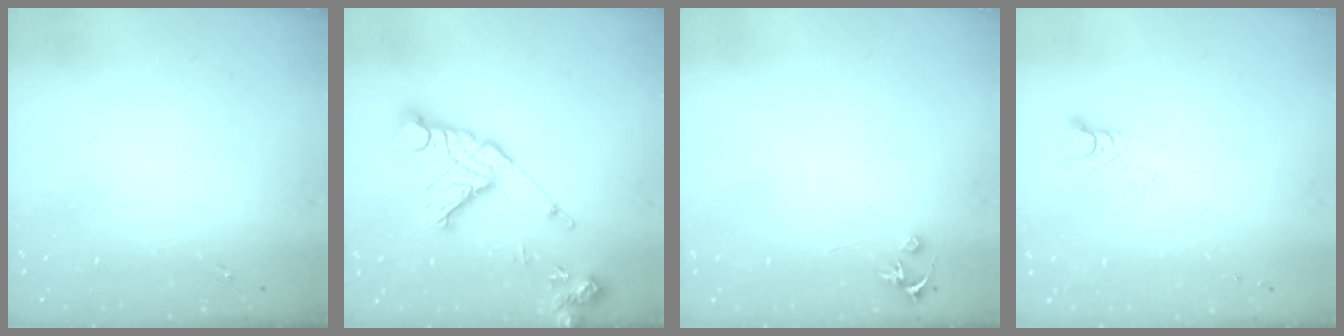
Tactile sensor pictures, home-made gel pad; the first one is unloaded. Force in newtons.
{"total": 18.0, "press": 17.9, "slide": 2.5}
{"total": 3.2, "press": 3.2, "slide": 0.3}
{"total": 3.6, "press": 3.6, "slide": 0.2}